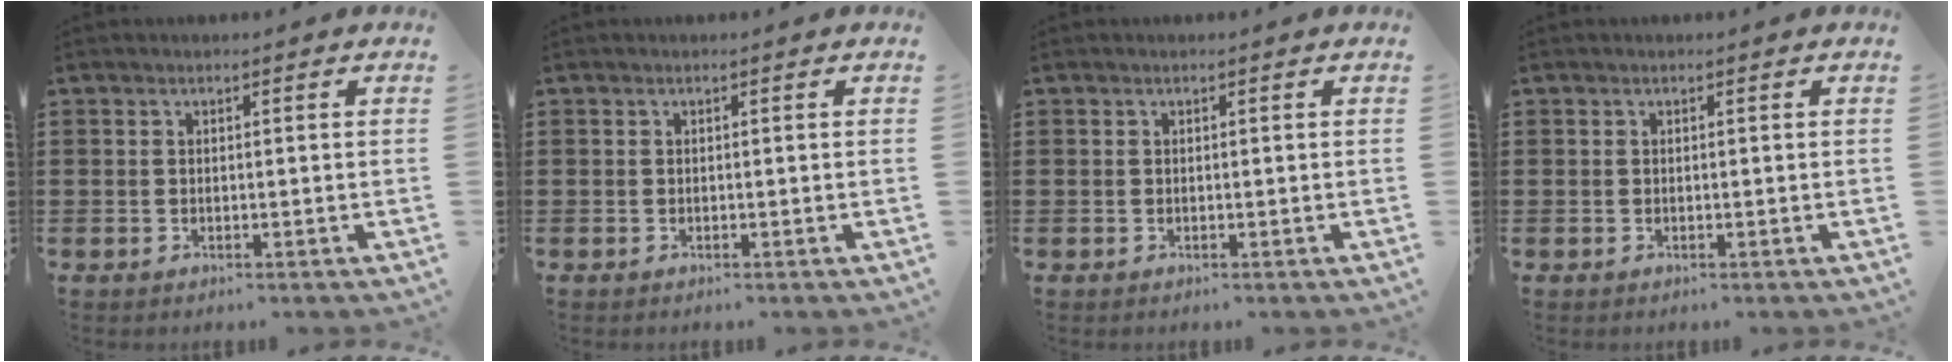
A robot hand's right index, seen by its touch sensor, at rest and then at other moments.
{"total": 0.0}
{"total": 0.0}
{"total": 0.0}